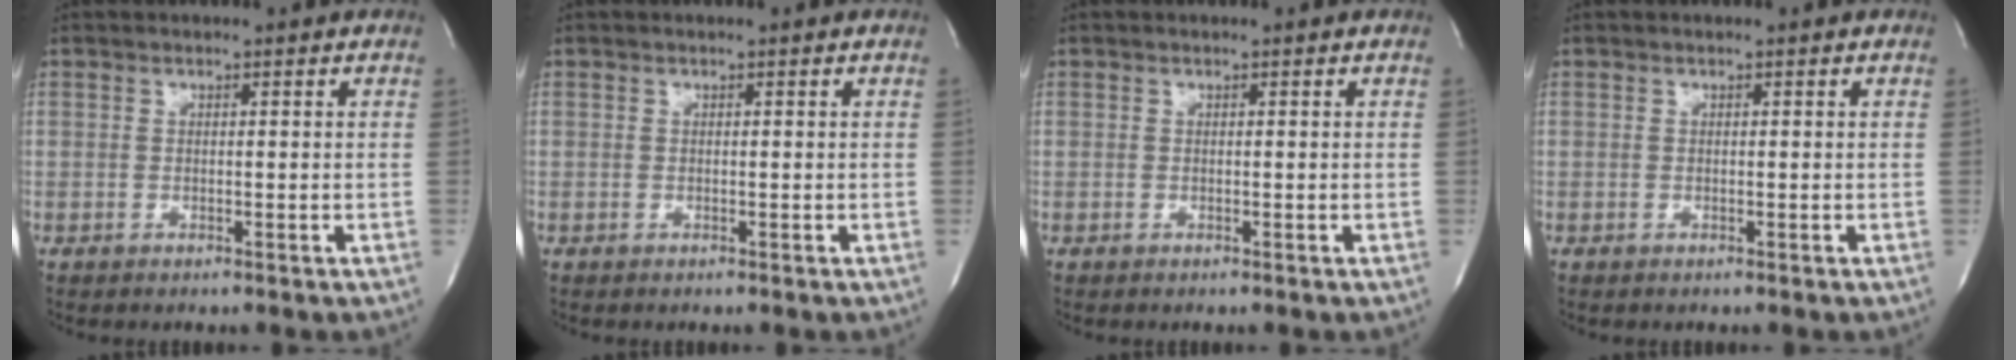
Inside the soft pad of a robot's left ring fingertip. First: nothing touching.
{"total": 0.0}
{"total": 0.0}
{"total": 0.0}